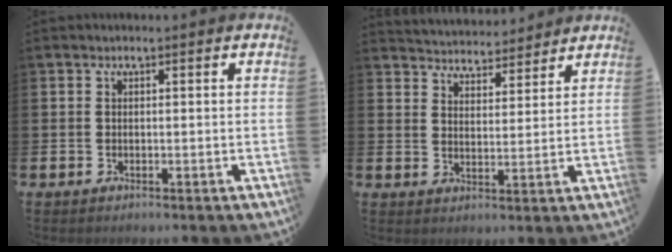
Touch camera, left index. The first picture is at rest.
{"total": 4.7, "force": [4.6, 0.8, -0.5], "torque": [-0.007, -0.031, 0.082]}